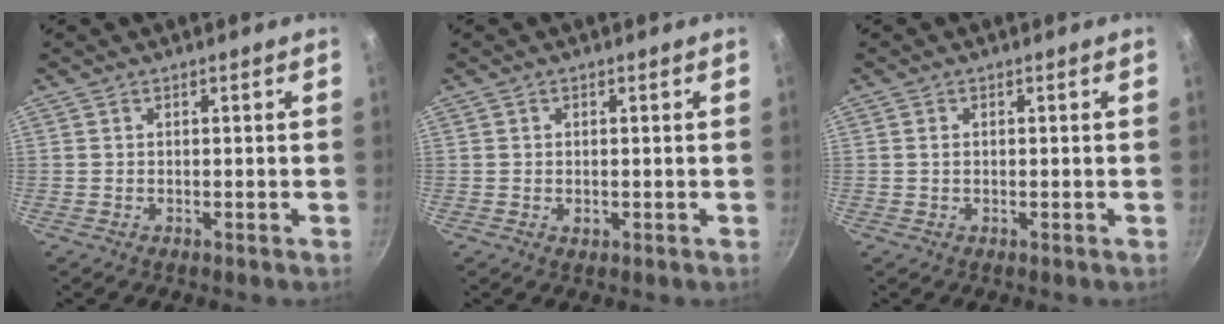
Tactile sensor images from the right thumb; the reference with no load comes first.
{"total": 1.1, "force": [-0.1, 0.9, 0.6], "torque": [-0.010, 0.001, -0.002]}
{"total": 1.0, "force": [0.1, 0.8, 0.6], "torque": [-0.009, 0.002, 0.002]}